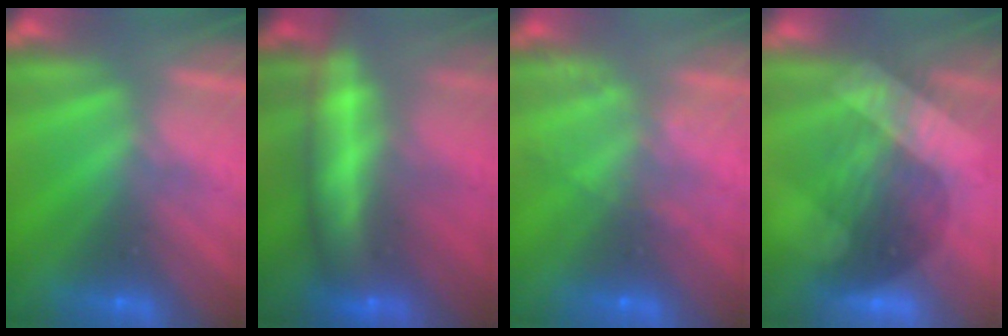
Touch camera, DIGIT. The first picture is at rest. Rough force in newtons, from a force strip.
{"total": 8.4}
{"total": 2.2}
{"total": 3.2}